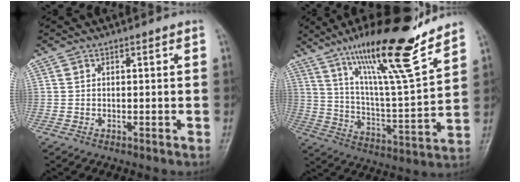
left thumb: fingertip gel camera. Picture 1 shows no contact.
{"total": 20.9, "force": [15.1, 2.6, 14.3], "torque": [-0.214, -0.079, 0.257]}